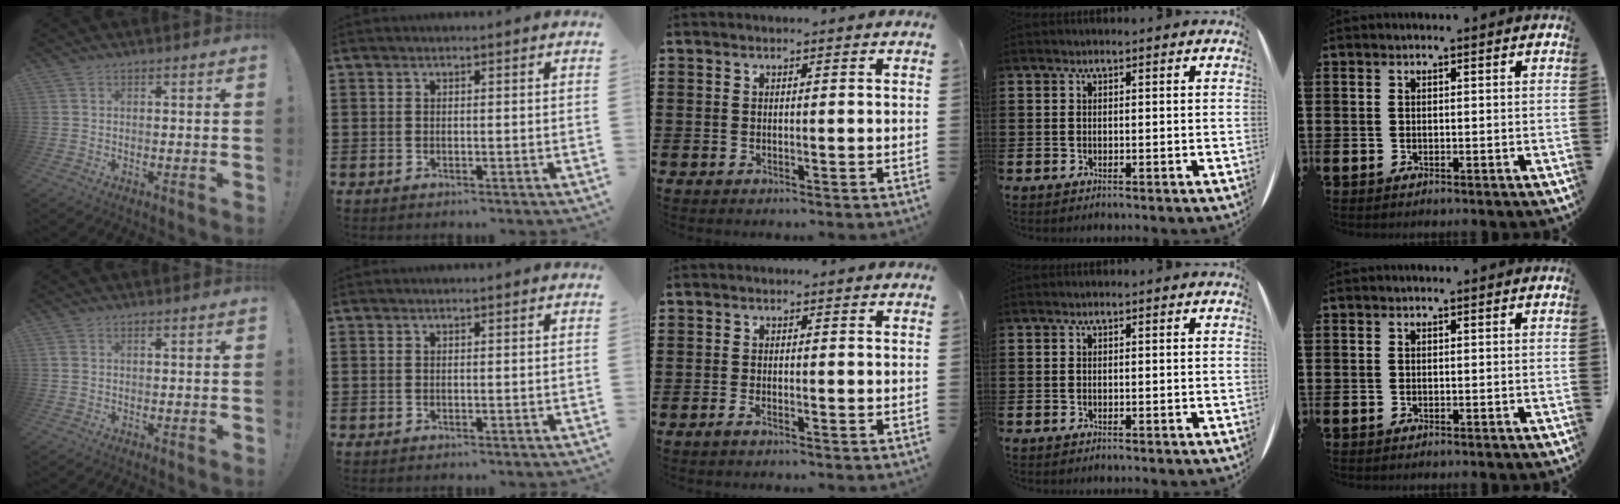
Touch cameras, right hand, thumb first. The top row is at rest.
{"thumb": {"total": 1.1, "force": [0.3, 0.8, 0.7], "torque": [-0.011, 0.002, 0.005]}, "middle": {"total": 1.1, "force": [-0.7, 0.1, 0.8], "torque": [-0.024, -0.007, -0.014]}}